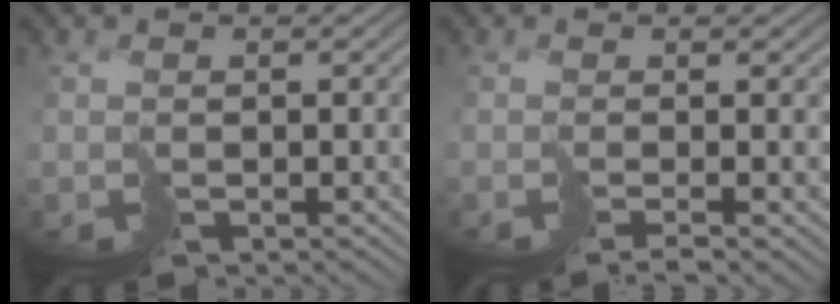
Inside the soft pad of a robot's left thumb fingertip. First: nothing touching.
{"total": 4.7, "force": [-1.3, 0.6, 4.5], "torque": [-0.046, -0.002, -0.012]}